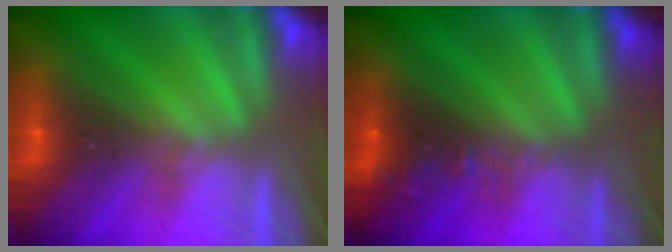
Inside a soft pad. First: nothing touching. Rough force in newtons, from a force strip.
{"total": 2.5}